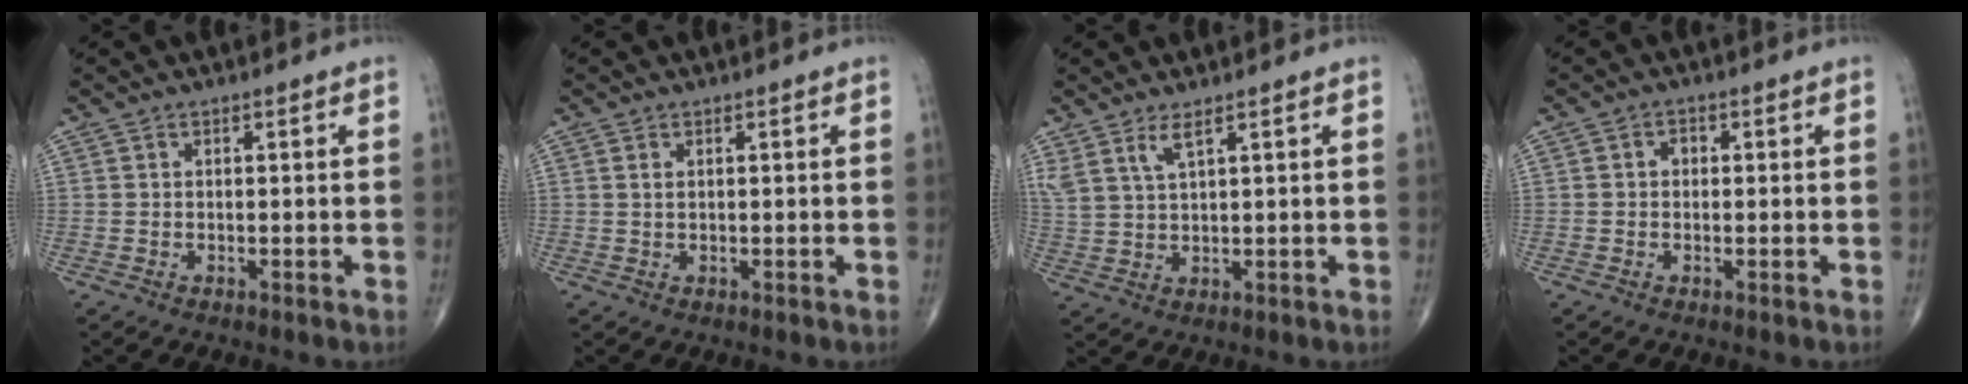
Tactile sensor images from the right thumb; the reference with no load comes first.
{"total": 0.9, "force": [0.4, 0.5, 0.7], "torque": [-0.017, 0.003, 0.011]}
{"total": 4.5, "force": [3.0, 1.1, 3.2], "torque": [-0.073, -0.014, 0.068]}
{"total": 1.6, "force": [0.1, 1.3, 1.0], "torque": [-0.007, 0.005, -0.003]}